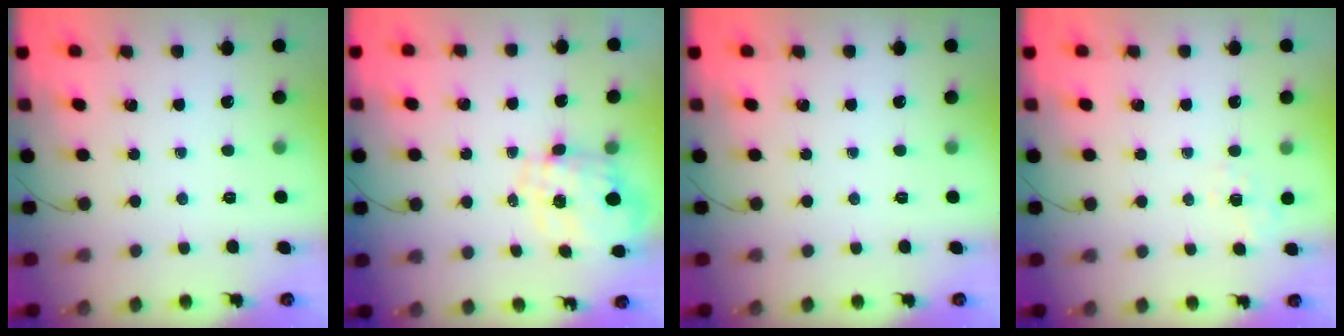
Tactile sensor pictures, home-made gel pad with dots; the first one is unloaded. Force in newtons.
{"total": 1.7, "press": 1.6, "slide": 0.6}
{"total": 0.0}
{"total": 1.7, "press": 0.9, "slide": 1.4}